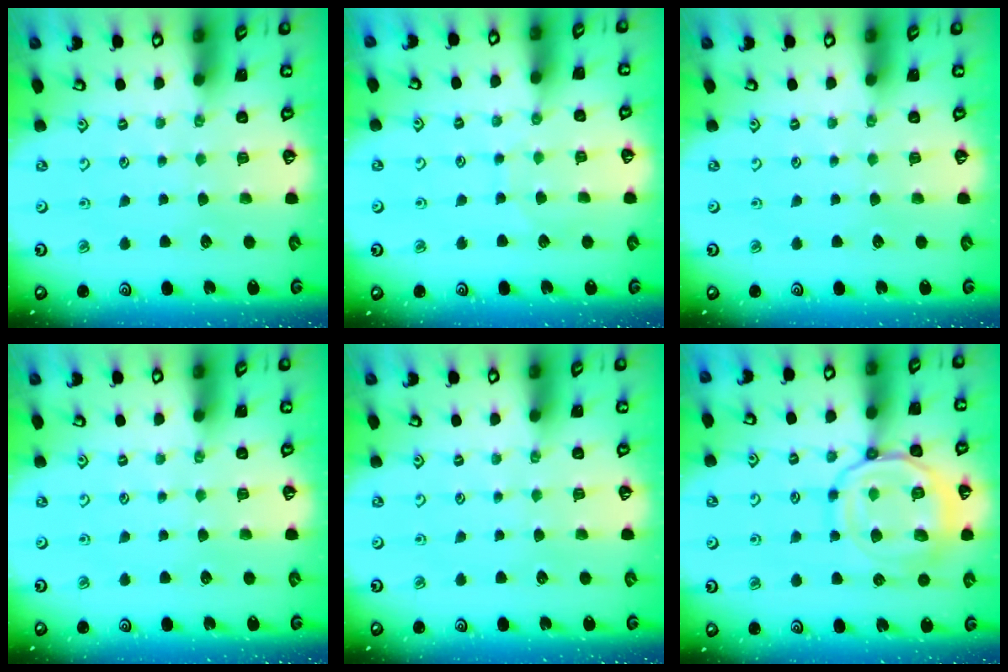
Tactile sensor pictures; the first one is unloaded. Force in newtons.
{"total": 4.9, "press": 4.8, "slide": 0.3}
{"total": 0.0}
{"total": 0.0}
{"total": 0.0}
{"total": 16.2, "press": 16.1, "slide": 1.6}